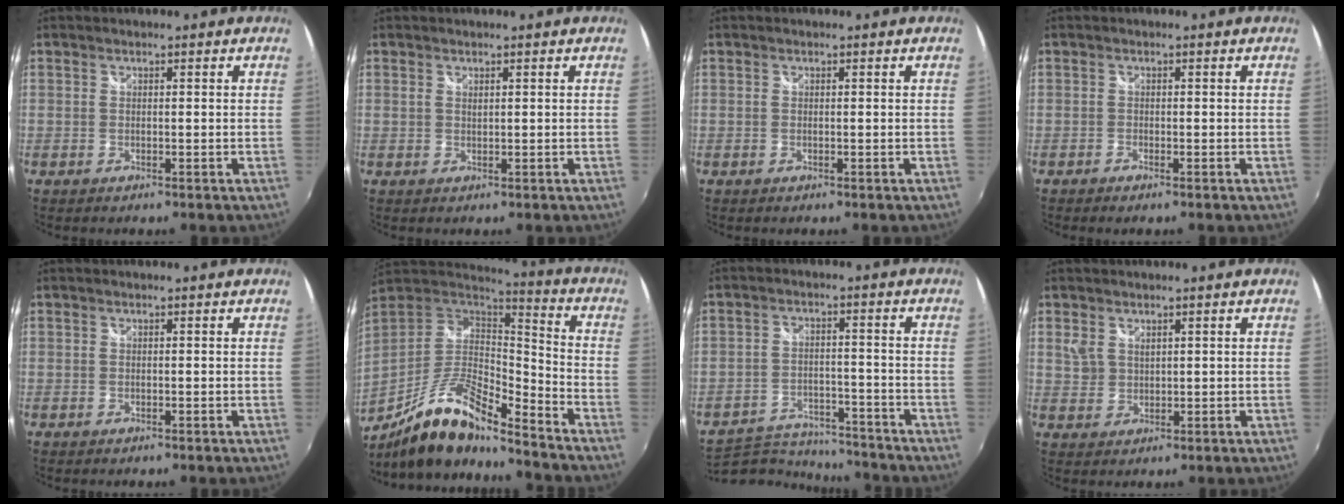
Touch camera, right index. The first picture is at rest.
{"total": 0.6, "force": [0.5, 0.2, 0.3], "torque": [-0.003, 0.000, 0.008]}
{"total": 0.0}
{"total": 0.8, "force": [-0.7, 0.1, 0.4], "torque": [-0.009, -0.002, -0.014]}
{"total": 0.0}
{"total": 16.5, "force": [-11.7, 3.5, 11.2], "torque": [-0.222, -0.014, -0.223]}
{"total": 12.9, "force": [-11.8, 4.2, 3.1], "torque": [-0.088, 0.010, -0.175]}
{"total": 2.9, "force": [1.7, 2.0, 1.2], "torque": [-0.018, 0.002, 0.034]}